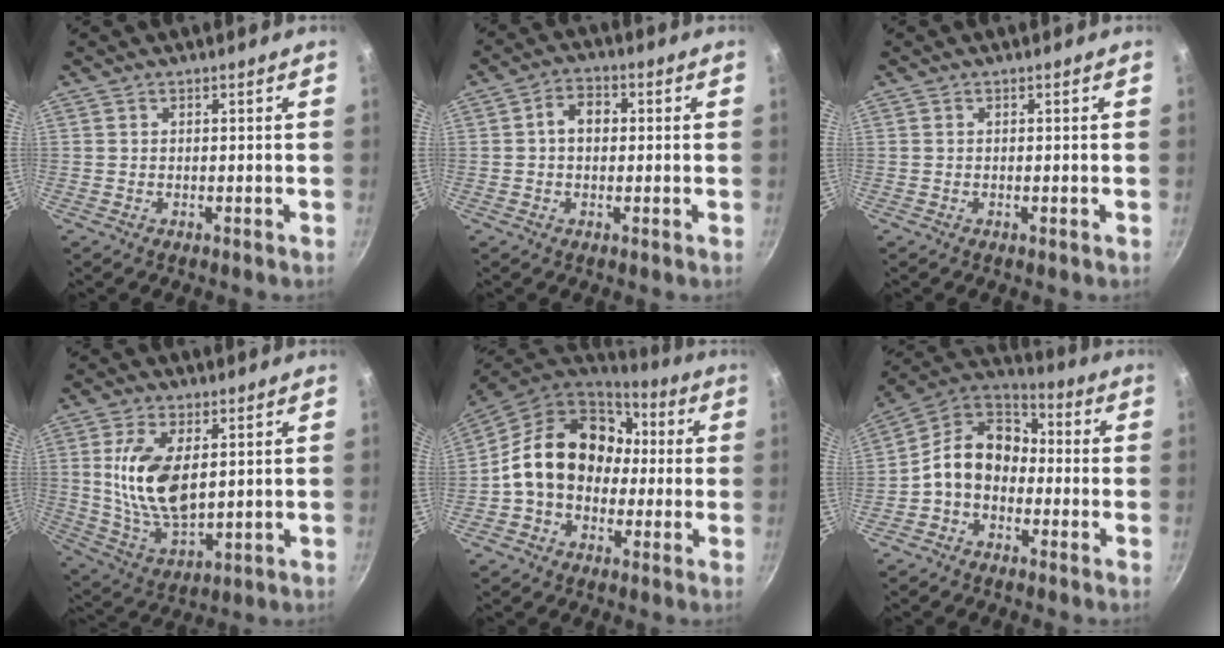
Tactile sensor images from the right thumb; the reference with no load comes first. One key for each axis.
{"total": 5.1, "fx": 0.4, "fy": 3.8, "fz": 3.4, "tx": -0.035, "ty": 0.015, "tz": -0.001}
{"total": 0.0}
{"total": 14.1, "fx": 2.6, "fy": 7.3, "fz": 11.7, "tx": -0.218, "ty": -0.018, "tz": 0.059}
{"total": 19.1, "fx": 1.0, "fy": 15.0, "fz": 11.8, "tx": -0.168, "ty": 0.051, "tz": 0.009}
{"total": 12.7, "fx": -1.9, "fy": 9.6, "fz": 8.1, "tx": -0.108, "ty": 0.050, "tz": -0.060}